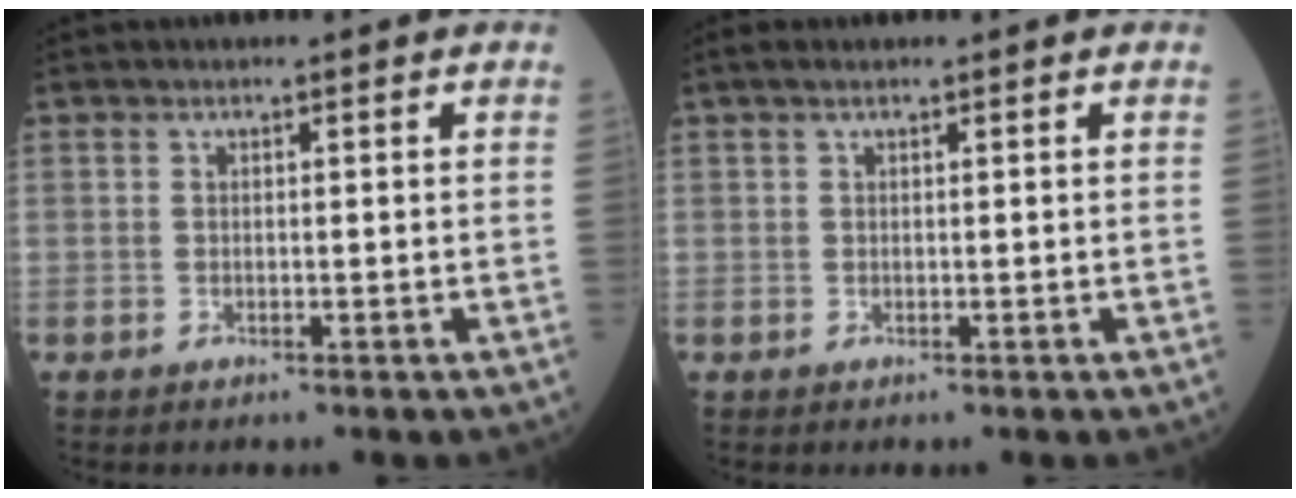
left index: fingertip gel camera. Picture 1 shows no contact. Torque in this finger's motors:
{"motor_torque": [0.11, -0.11, -0.07, 0.00]}